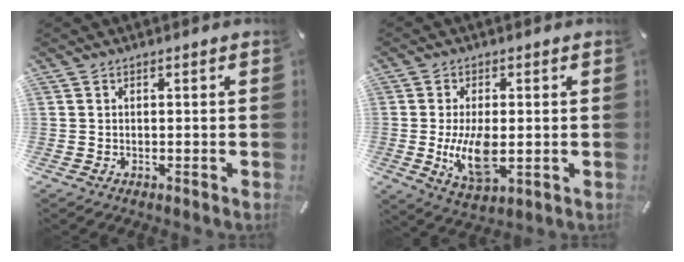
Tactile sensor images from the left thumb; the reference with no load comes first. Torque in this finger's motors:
{"motor_torque": [1.63, 1.63, 0.29, -0.12, 0.15]}